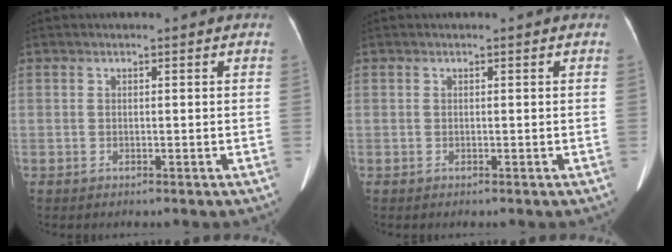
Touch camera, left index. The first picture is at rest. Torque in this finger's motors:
{"motor_torque": [0.00, 0.00, 0.00, 0.00]}